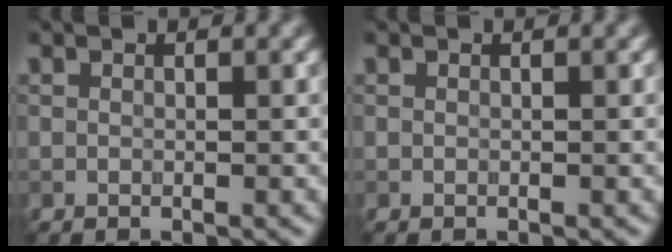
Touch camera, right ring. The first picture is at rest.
{"total": 0.0}